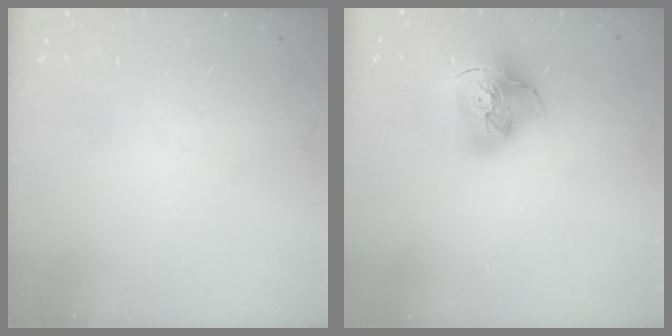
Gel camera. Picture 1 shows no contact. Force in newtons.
{"total": 18.6, "press": 18.5, "slide": 2.0}